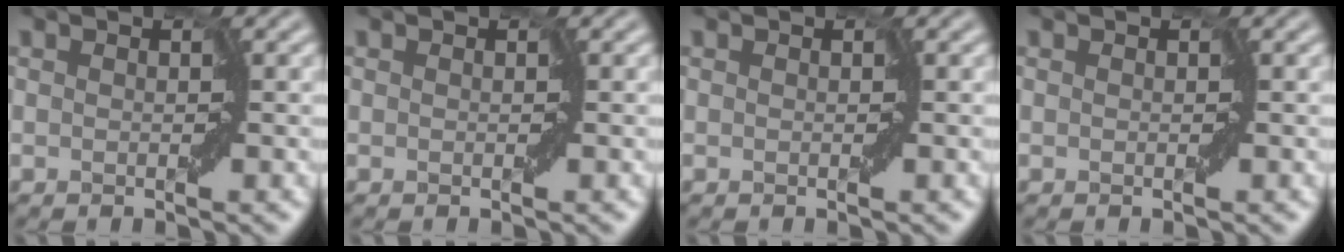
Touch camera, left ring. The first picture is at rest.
{"total": 0.0}
{"total": 0.0}
{"total": 0.0}